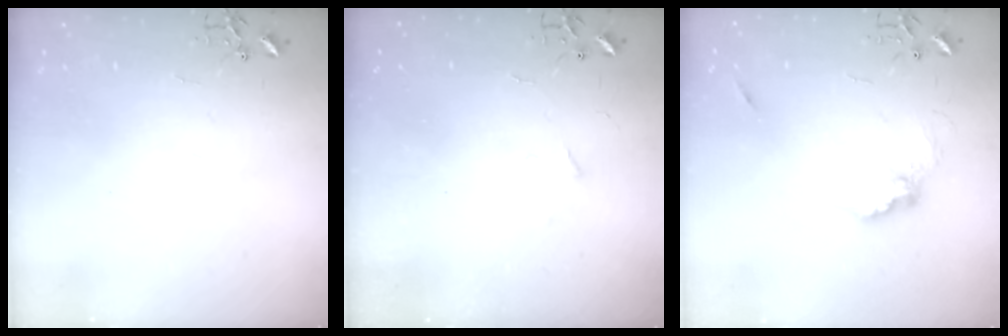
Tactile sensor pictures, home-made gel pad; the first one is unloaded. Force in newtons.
{"total": 2.5, "press": 2.5, "slide": 0.4}
{"total": 9.6, "press": 9.6, "slide": 0.8}